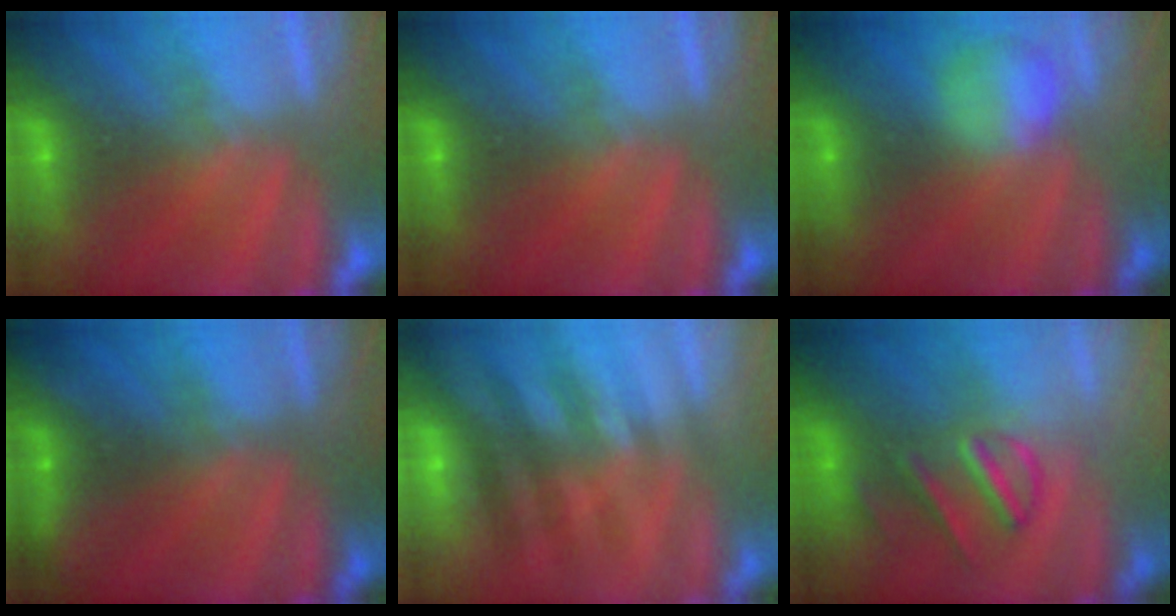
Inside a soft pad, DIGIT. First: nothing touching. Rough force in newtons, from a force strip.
{"total": 0.0}
{"total": 2.4}
{"total": 2.4}
{"total": 2.4}
{"total": 3.0}